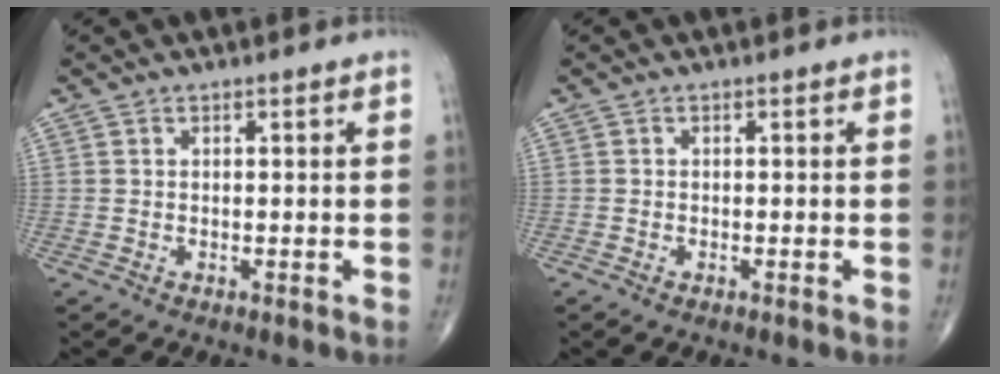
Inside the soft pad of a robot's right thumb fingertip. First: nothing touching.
{"total": 0.6, "force": [-0.4, 0.1, 0.5], "torque": [-0.014, -0.002, -0.011]}